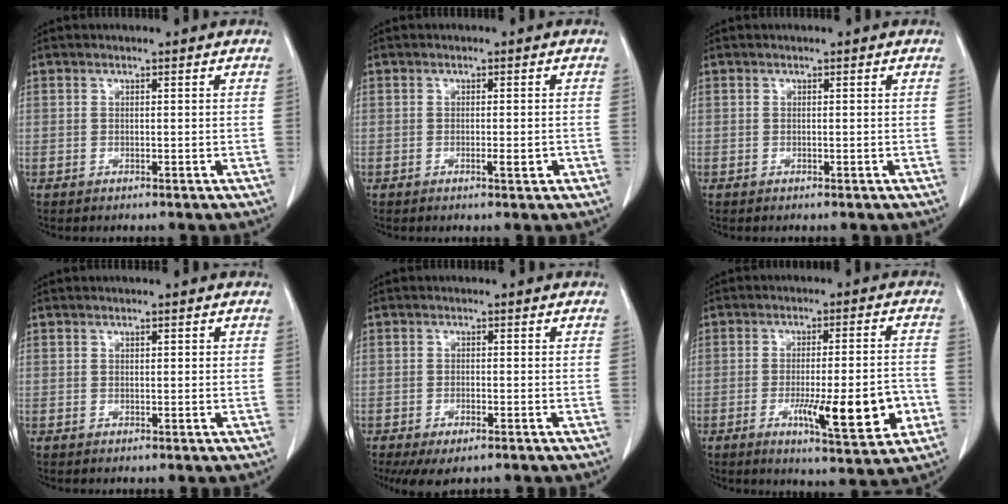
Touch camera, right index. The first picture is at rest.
{"total": 1.8, "force": [-0.6, 0.3, 1.7], "torque": [-0.025, -0.001, -0.005]}
{"total": 0.0}
{"total": 0.5, "force": [0.2, 0.3, 0.4], "torque": [-0.003, 0.000, 0.003]}
{"total": 4.7, "force": [-2.9, 1.5, 3.3], "torque": [-0.057, -0.011, -0.044]}
{"total": 12.4, "force": [-3.8, 1.9, 11.7], "torque": [-0.170, -0.006, -0.048]}